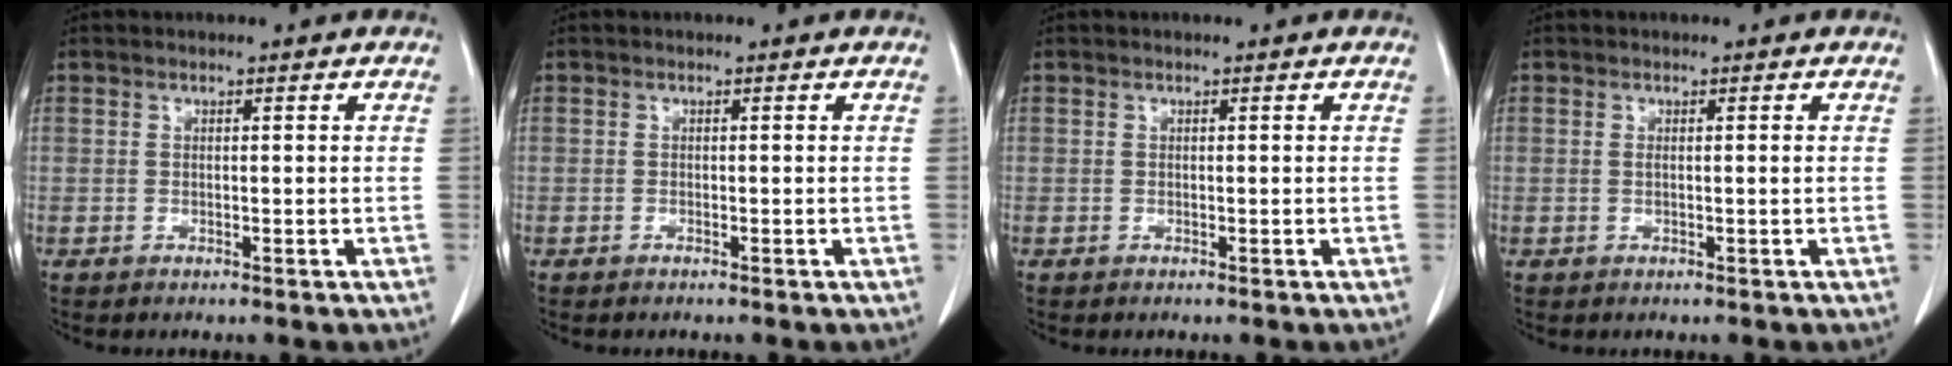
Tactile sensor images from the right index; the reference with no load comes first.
{"total": 0.0}
{"total": 0.0}
{"total": 0.8, "force": [0.1, 0.0, 0.8], "torque": [-0.016, -0.002, 0.006]}